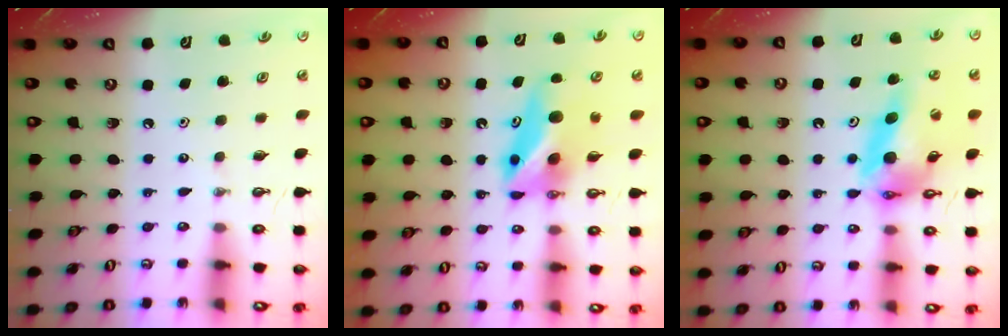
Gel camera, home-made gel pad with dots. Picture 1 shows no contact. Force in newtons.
{"total": 9.5, "press": 8.3, "slide": 4.4}
{"total": 15.9, "press": 15.7, "slide": 2.0}